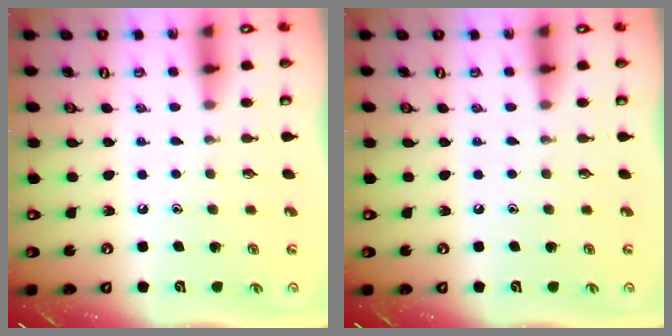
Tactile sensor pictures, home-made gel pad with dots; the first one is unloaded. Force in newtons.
{"total": 0.0}